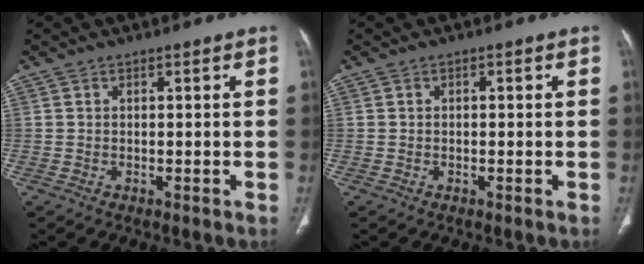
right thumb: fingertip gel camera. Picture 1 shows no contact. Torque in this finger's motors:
{"motor_torque": [-0.49, 0.15, -0.39, 0.14, -0.02]}